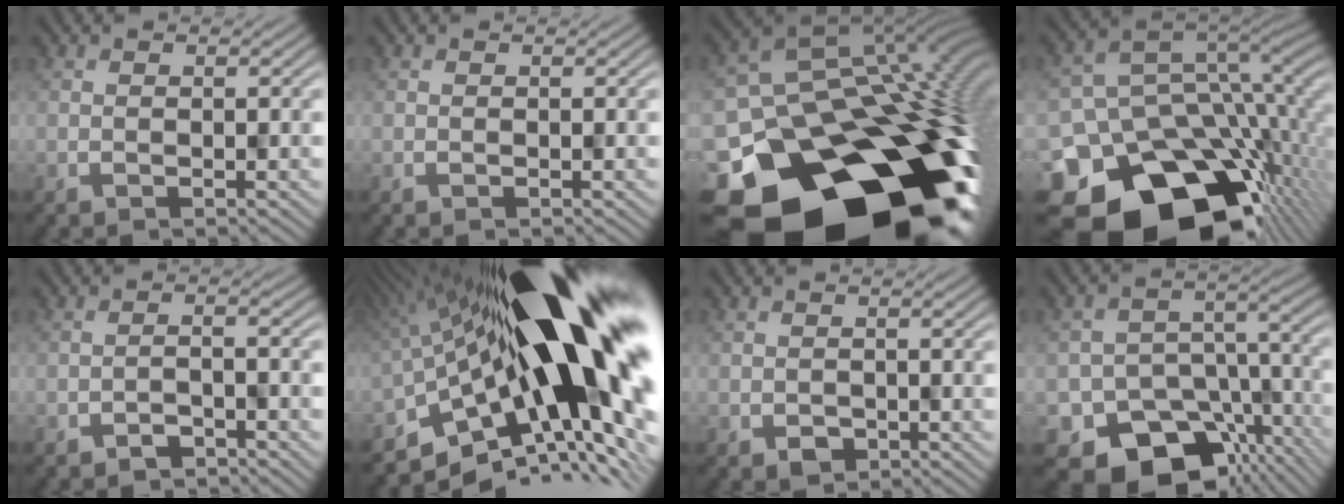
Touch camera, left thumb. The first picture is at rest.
{"total": 0.0}
{"total": 23.2, "force": [-11.6, 16.4, 11.5], "torque": [-0.170, -0.081, -0.153]}
{"total": 18.2, "force": [-8.5, 12.7, 9.9], "torque": [-0.212, -0.037, -0.118]}
{"total": 1.9, "force": [-1.8, 0.3, 0.6], "torque": [-0.011, 0.004, -0.031]}
{"total": 19.5, "force": [0.2, 7.5, 18.0], "torque": [-0.284, -0.018, -0.011]}
{"total": 1.3, "force": [-0.6, 1.2, 0.2], "torque": [0.001, -0.004, -0.007]}
{"total": 12.7, "force": [-7.0, 8.5, 6.2], "torque": [-0.099, -0.055, -0.080]}